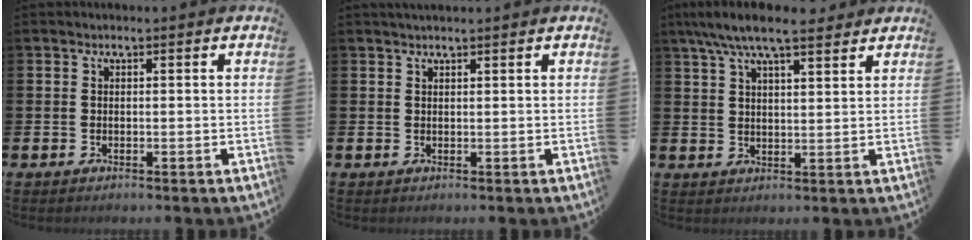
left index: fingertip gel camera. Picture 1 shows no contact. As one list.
[{"total": 1.0, "force": [1.0, 0.0, 0.3], "torque": [-0.004, 0.001, 0.018]}, {"total": 7.4, "force": [6.4, 1.4, 3.4], "torque": [-0.082, -0.016, 0.116]}]